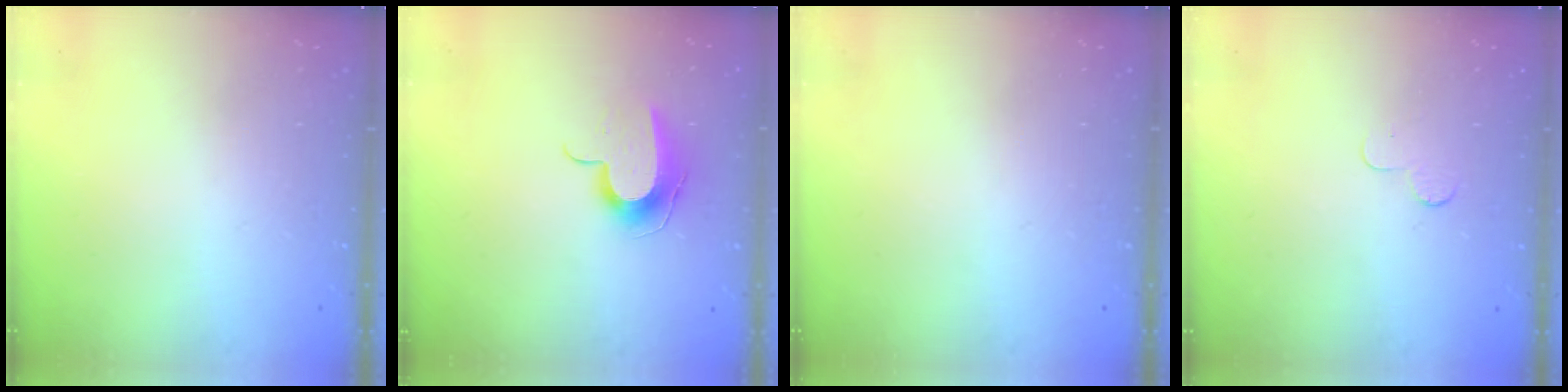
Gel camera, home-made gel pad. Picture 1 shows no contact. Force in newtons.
{"total": 10.7, "press": 10.6, "slide": 0.8}
{"total": 0.0}
{"total": 2.3, "press": 2.3, "slide": 0.2}